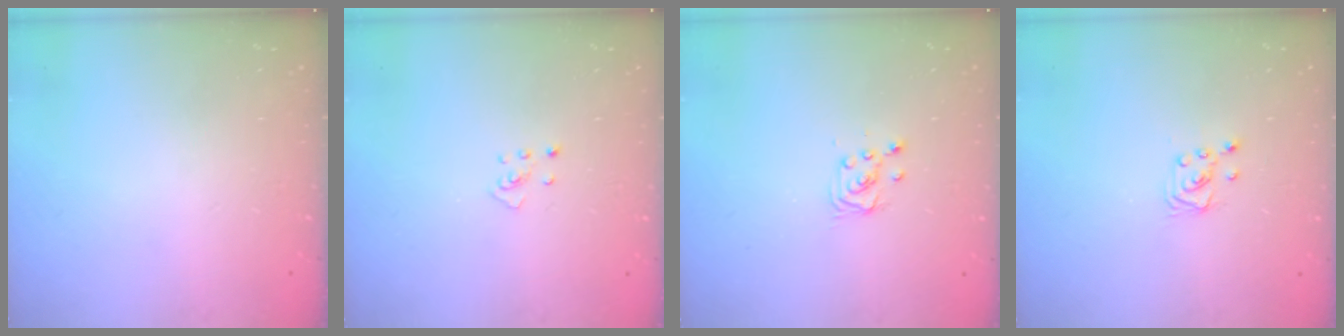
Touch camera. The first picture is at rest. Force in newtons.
{"total": 3.6, "press": 3.6, "slide": 0.4}
{"total": 3.8, "press": 3.8, "slide": 0.3}
{"total": 2.0, "press": 2.0, "slide": 0.2}